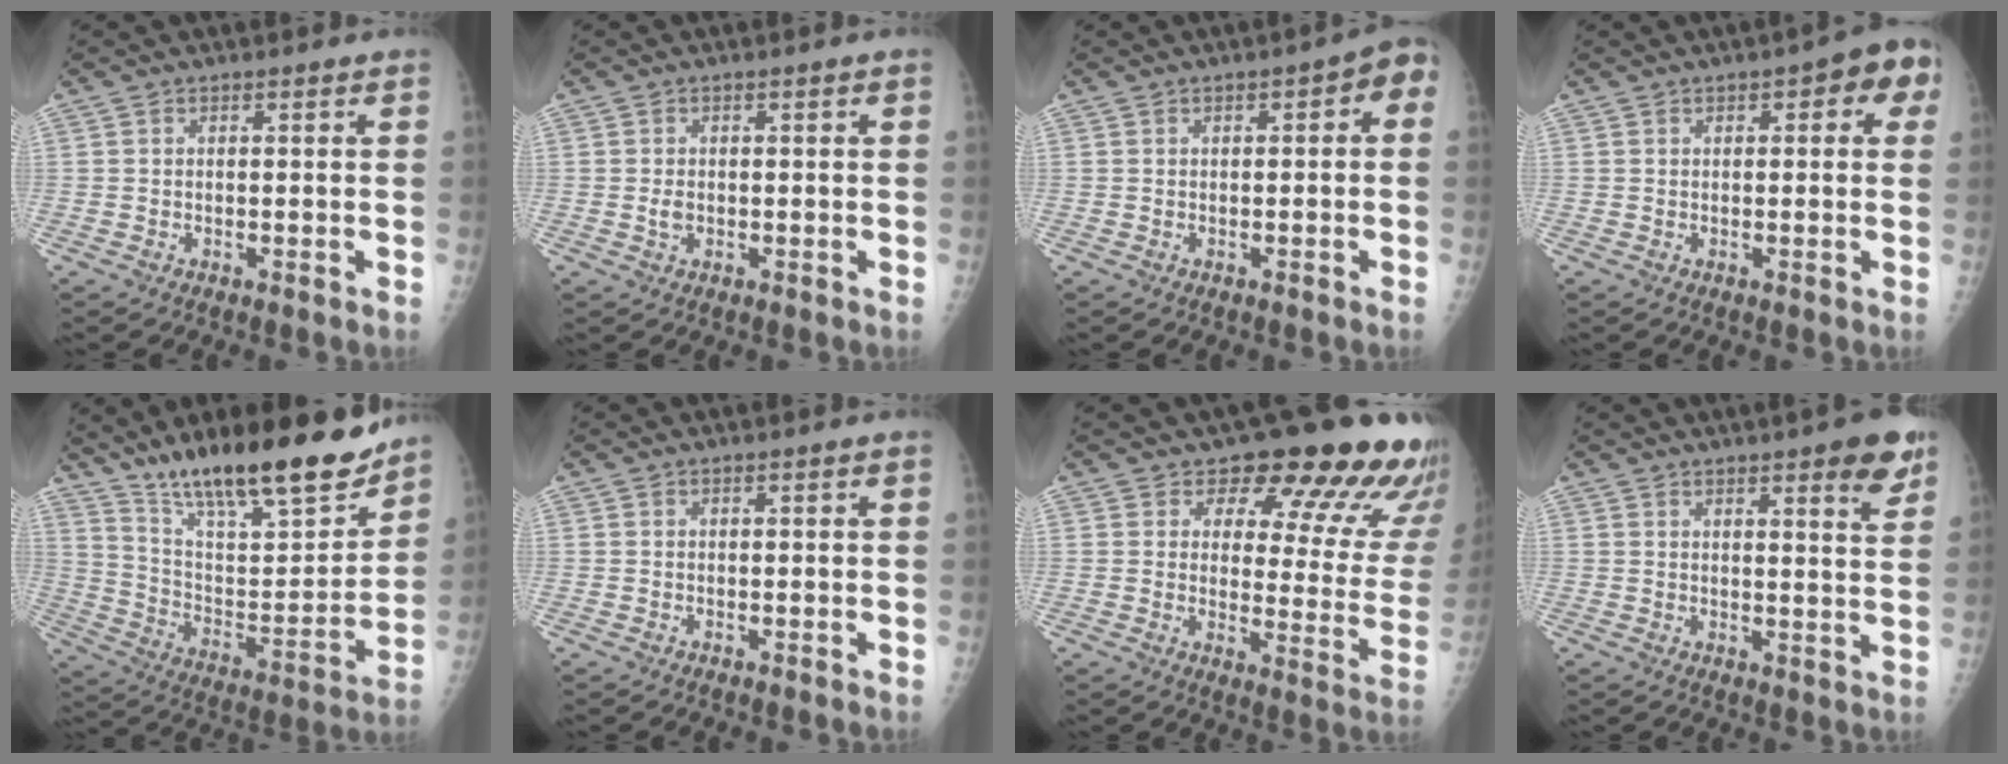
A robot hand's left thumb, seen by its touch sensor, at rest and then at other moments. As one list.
[{"total": 1.5, "force": [-0.2, 1.0, 1.1], "torque": [-0.013, 0.001, -0.001]}, {"total": 3.9, "force": [0.1, 1.9, 3.3], "torque": [-0.018, 0.019, -0.009]}, {"total": 6.1, "force": [2.0, 2.7, 5.1], "torque": [-0.026, 0.007, 0.014]}, {"total": 24.5, "force": [18.9, 5.9, 14.5], "torque": [-0.194, -0.087, 0.315]}, {"total": 0.0}, {"total": 18.1, "force": [13.9, 6.8, 9.3], "torque": [-0.054, -0.088, 0.152]}, {"total": 7.7, "force": [4.6, 1.8, 5.9], "torque": [-0.056, -0.022, 0.056]}]